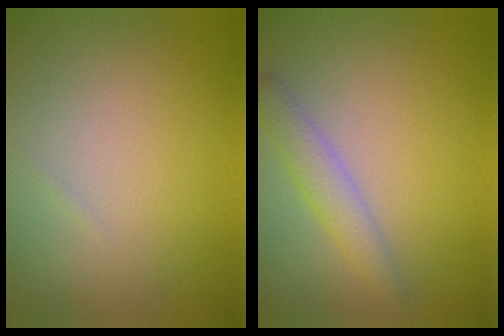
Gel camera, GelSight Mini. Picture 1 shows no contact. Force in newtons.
{"total": 2.4, "press": 2.4, "slide": 0.2}